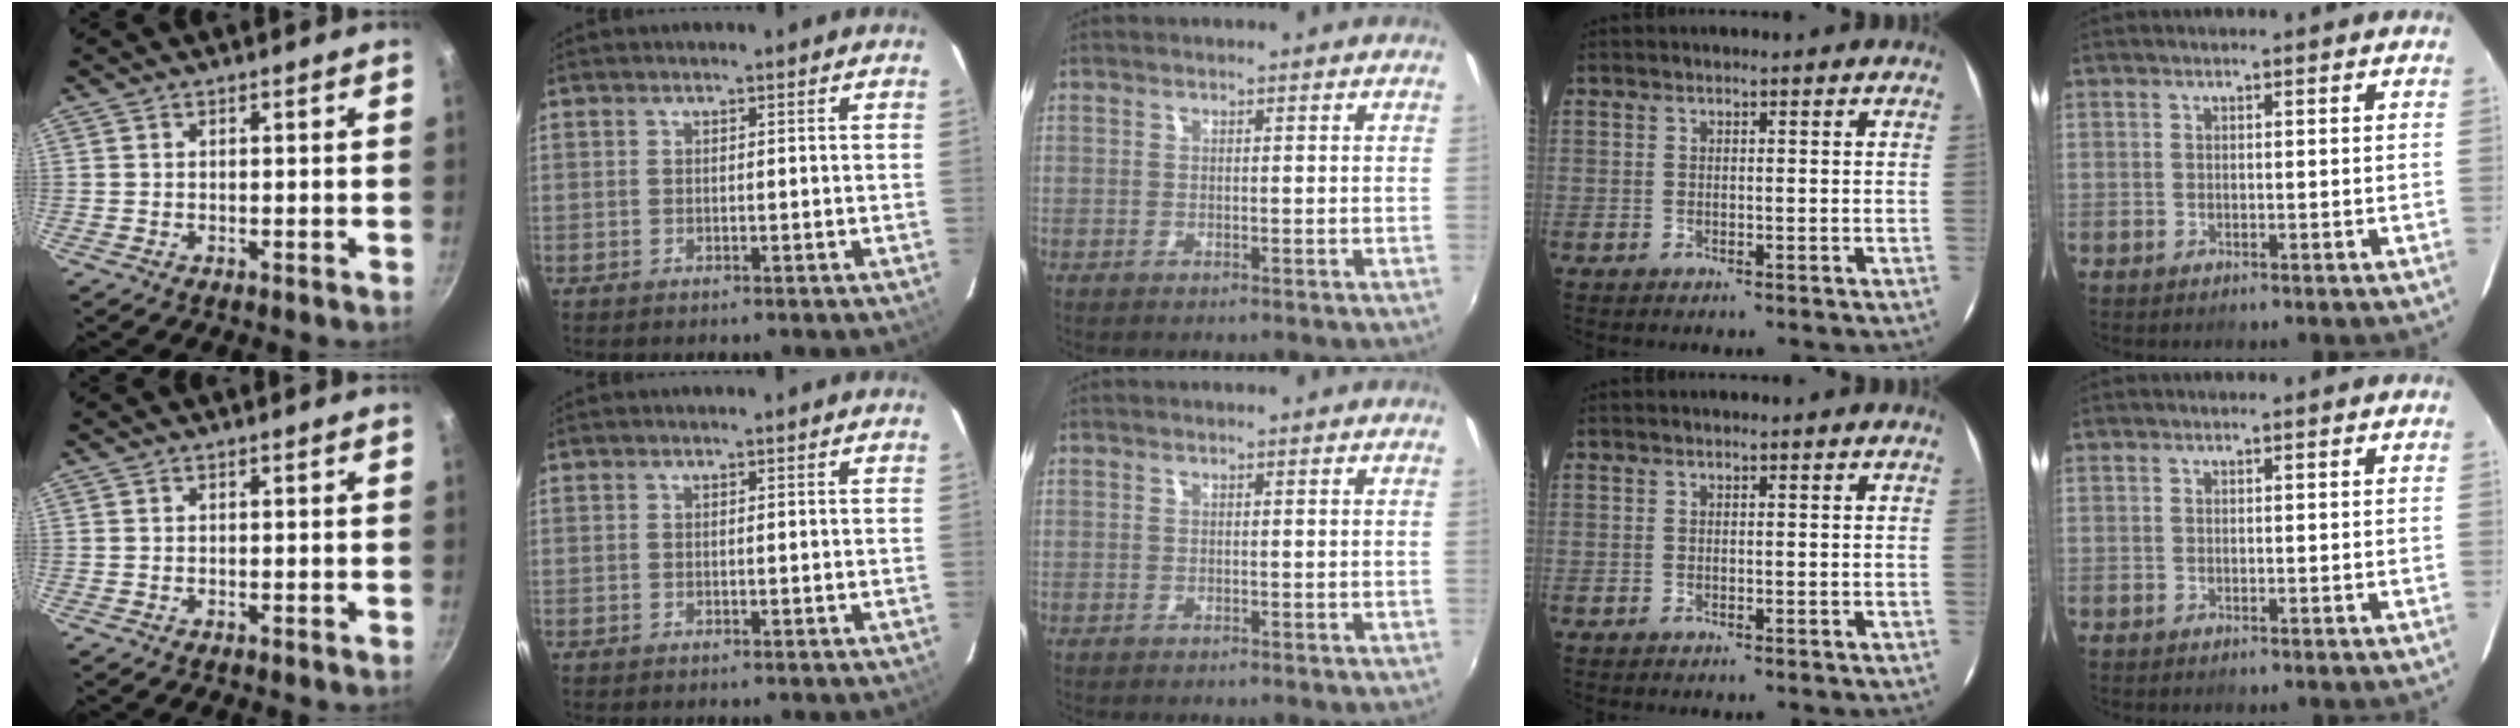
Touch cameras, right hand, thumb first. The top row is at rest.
{}